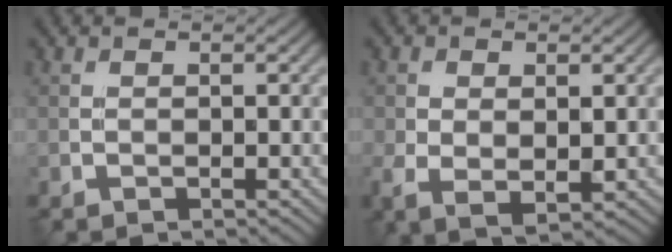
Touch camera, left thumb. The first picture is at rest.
{"total": 4.8, "force": [-0.2, 3.1, 3.8], "torque": [-0.083, -0.013, -0.001]}